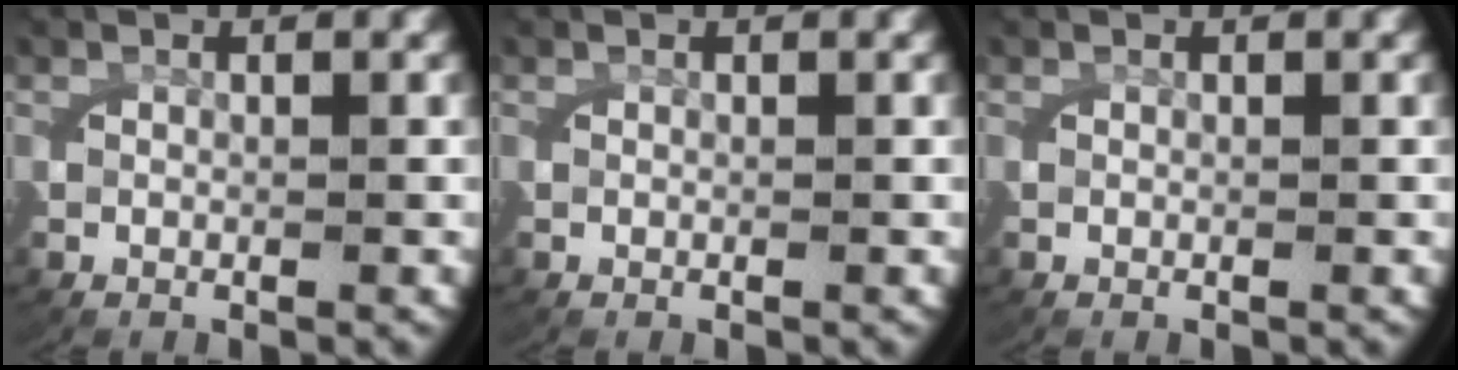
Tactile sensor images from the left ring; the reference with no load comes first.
{"total": 0.0}
{"total": 0.0}